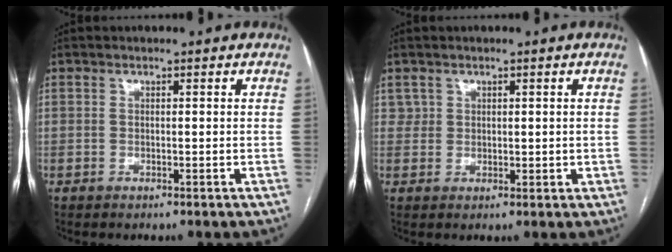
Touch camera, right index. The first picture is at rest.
{"total": 2.1, "force": [1.0, 1.8, 0.3], "torque": [0.001, 0.002, 0.021]}